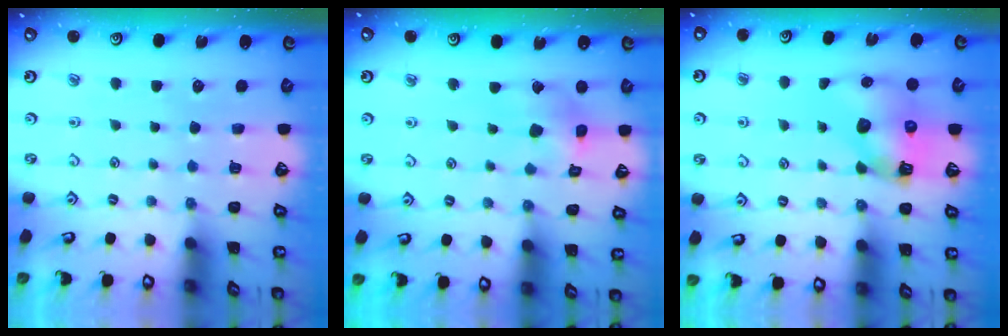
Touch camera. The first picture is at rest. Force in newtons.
{"total": 11.0, "press": 10.8, "slide": 1.6}
{"total": 8.8, "press": 8.7, "slide": 1.4}